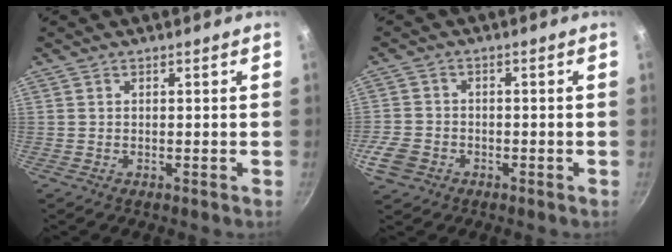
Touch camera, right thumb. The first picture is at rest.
{"total": 6.0, "force": [-2.7, 4.7, 2.6], "torque": [-0.053, 0.023, -0.052]}